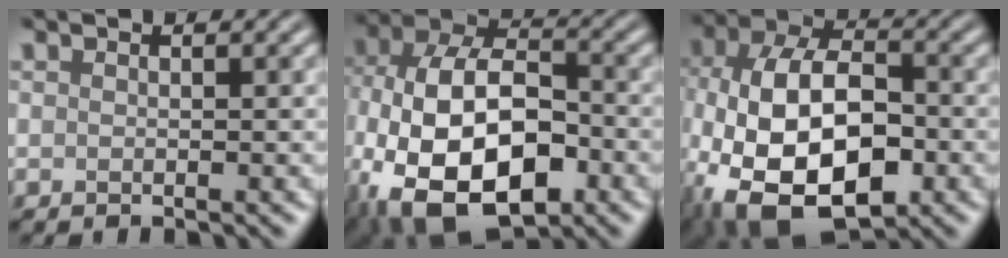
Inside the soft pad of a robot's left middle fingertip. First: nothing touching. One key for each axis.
{"total": 15.1, "fx": -5.1, "fy": 9.0, "fz": 11.0, "tx": -0.224, "ty": -0.022, "tz": -0.091}
{"total": 13.7, "fx": -4.2, "fy": 7.9, "fz": 10.3, "tx": -0.211, "ty": -0.014, "tz": -0.075}